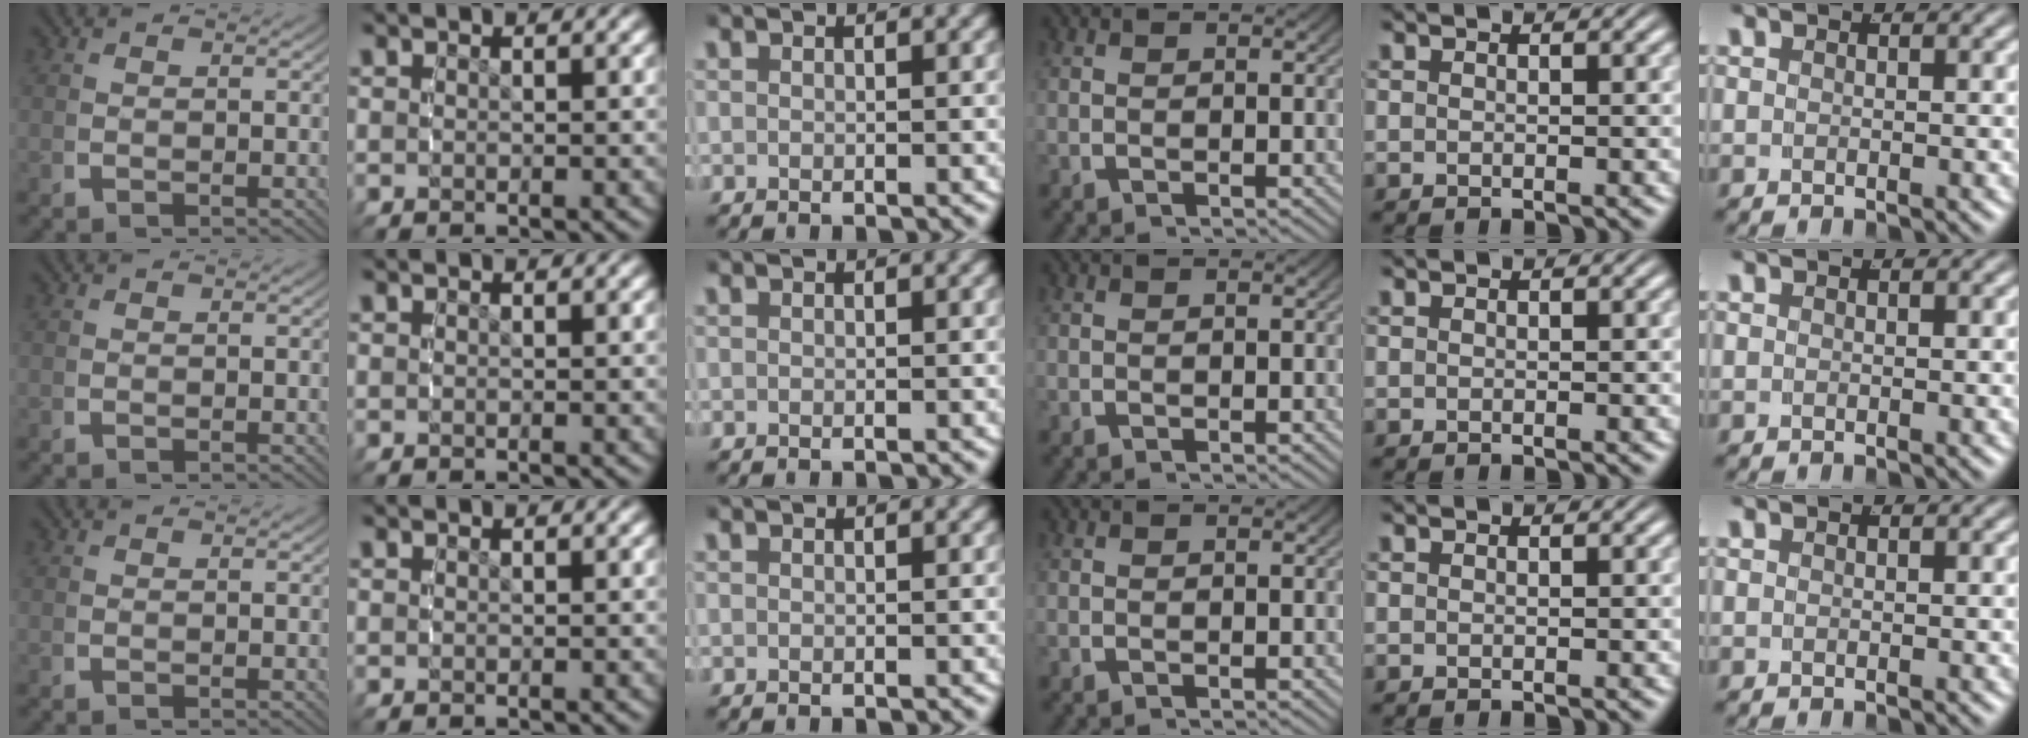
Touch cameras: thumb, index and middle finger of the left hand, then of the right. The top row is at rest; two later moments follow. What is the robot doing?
{"motion": "reach", "object": "bottle cap"}